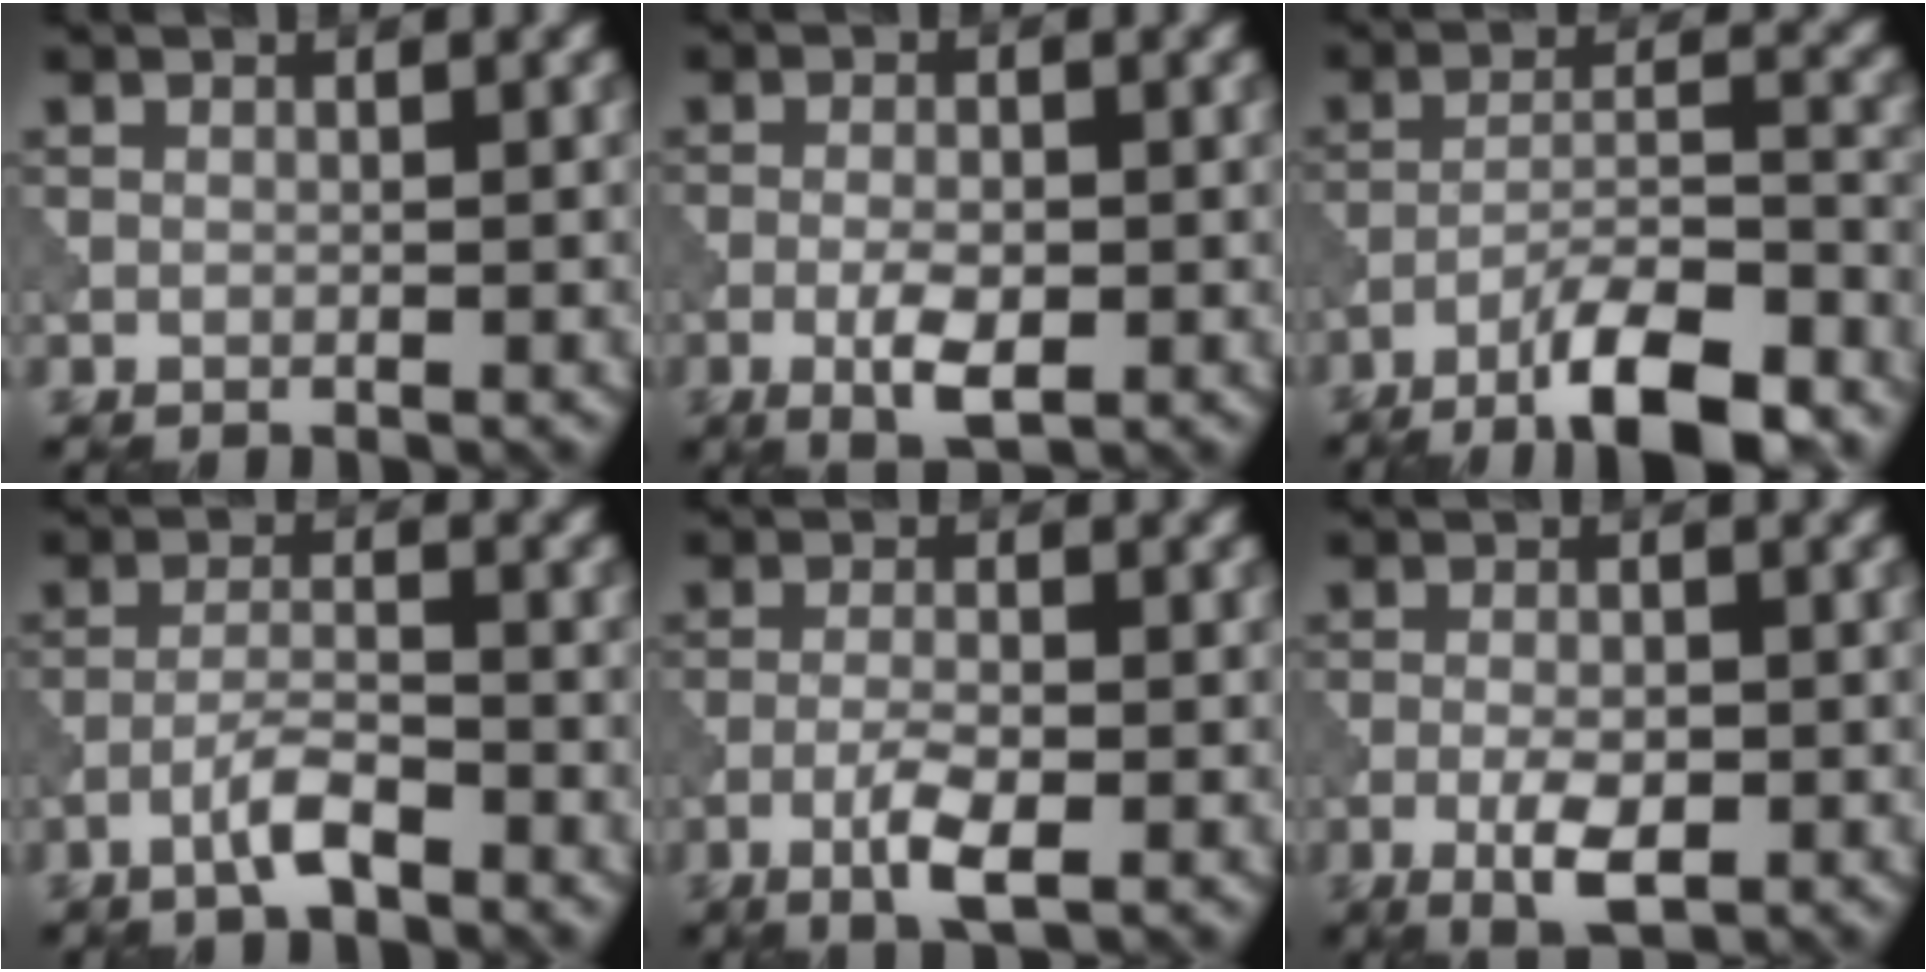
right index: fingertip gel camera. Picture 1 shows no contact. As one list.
[{"total": 3.2, "force": [-1.1, 1.2, 2.7], "torque": [-0.052, -0.002, -0.022]}, {"total": 8.8, "force": [-6.3, 1.8, 5.8], "torque": [-0.093, 0.008, -0.110]}, {"total": 2.8, "force": [-1.9, 0.5, 2.0], "torque": [-0.042, 0.009, -0.043]}, {"total": 3.3, "force": [-1.5, 0.8, 2.8], "torque": [-0.059, 0.001, -0.033]}, {"total": 3.5, "force": [-1.3, 1.4, 2.9], "torque": [-0.053, -0.001, -0.026]}]